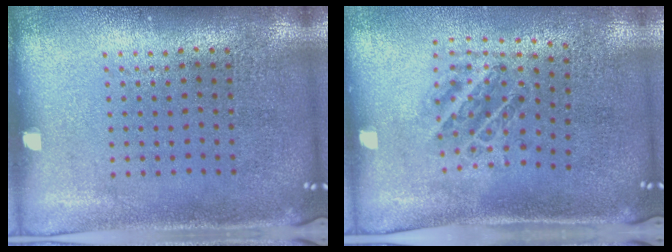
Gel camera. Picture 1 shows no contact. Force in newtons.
{"total": 1.0, "press": 1.0, "slide": 0.2}